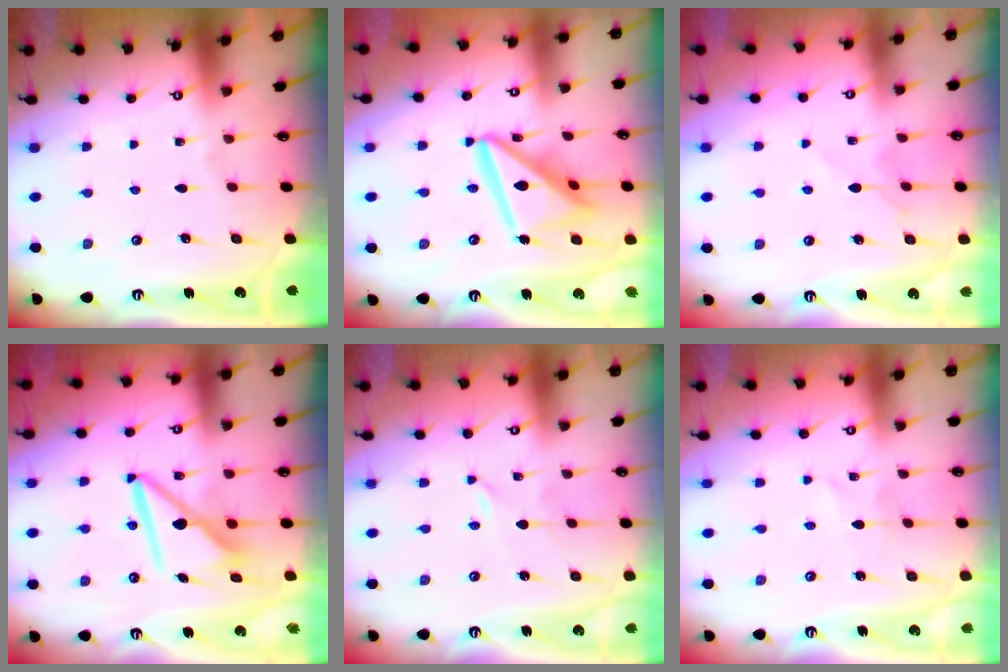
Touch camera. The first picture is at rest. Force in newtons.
{"total": 18.0, "press": 17.9, "slide": 2.0}
{"total": 5.3, "press": 5.2, "slide": 0.8}
{"total": 9.2, "press": 9.2, "slide": 0.8}
{"total": 0.0}
{"total": 1.7, "press": 1.6, "slide": 0.2}